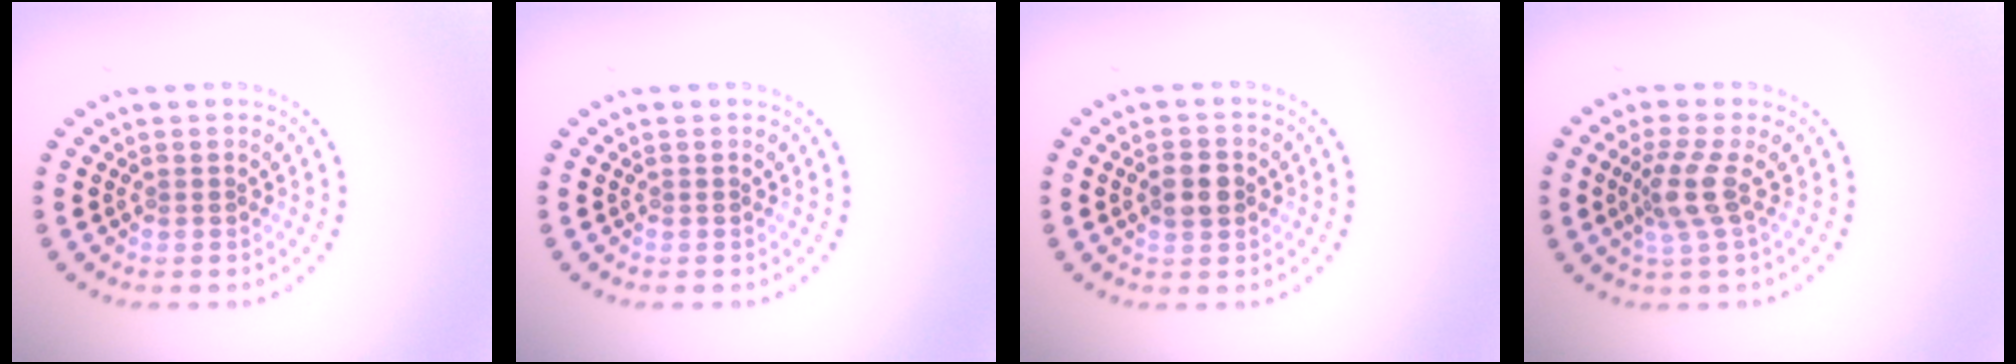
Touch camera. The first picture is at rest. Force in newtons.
{"total": 0.0}
{"total": 3.0, "press": 3.0, "slide": 0.0}
{"total": 2.9, "press": 2.1, "slide": 1.9}